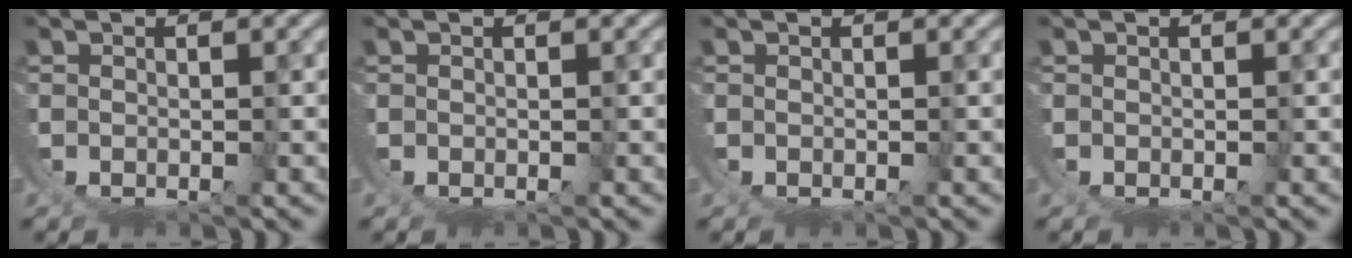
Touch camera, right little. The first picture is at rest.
{"total": 0.0}
{"total": 0.0}
{"total": 0.0}